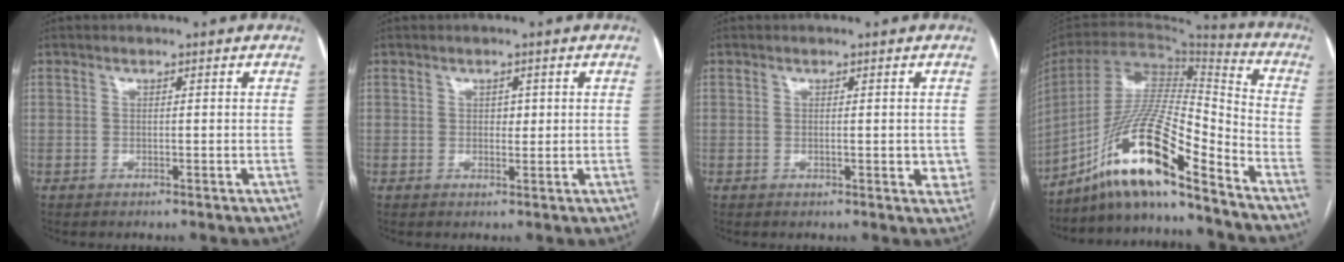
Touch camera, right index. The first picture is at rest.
{"total": 1.3, "force": [0.3, 0.9, 0.9], "torque": [-0.009, 0.000, 0.003]}
{"total": 2.6, "force": [-0.2, 1.2, 2.4], "torque": [-0.024, -0.004, -0.003]}
{"total": 18.0, "force": [-13.3, 1.2, 12.1], "torque": [-0.245, 0.004, -0.244]}